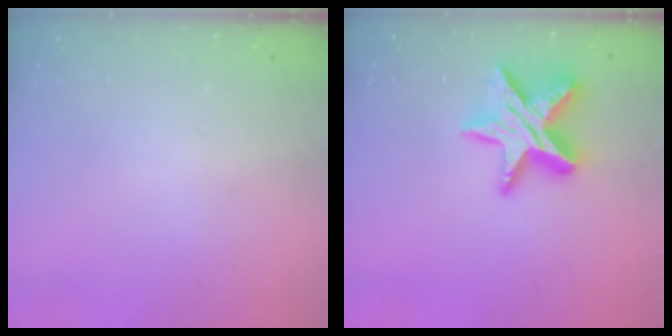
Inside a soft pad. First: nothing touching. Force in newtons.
{"total": 15.8, "press": 15.8, "slide": 1.2}